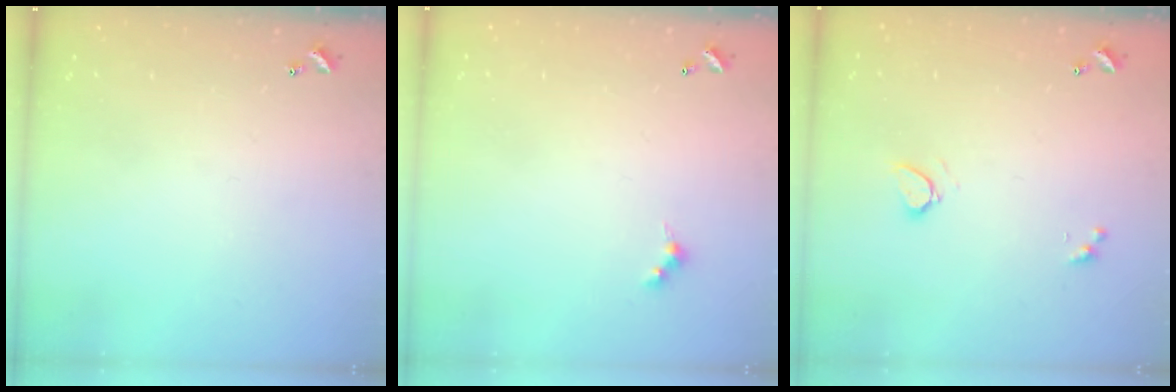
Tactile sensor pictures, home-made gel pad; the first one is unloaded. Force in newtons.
{"total": 2.4, "press": 2.4, "slide": 0.4}
{"total": 1.3, "press": 1.3, "slide": 0.2}